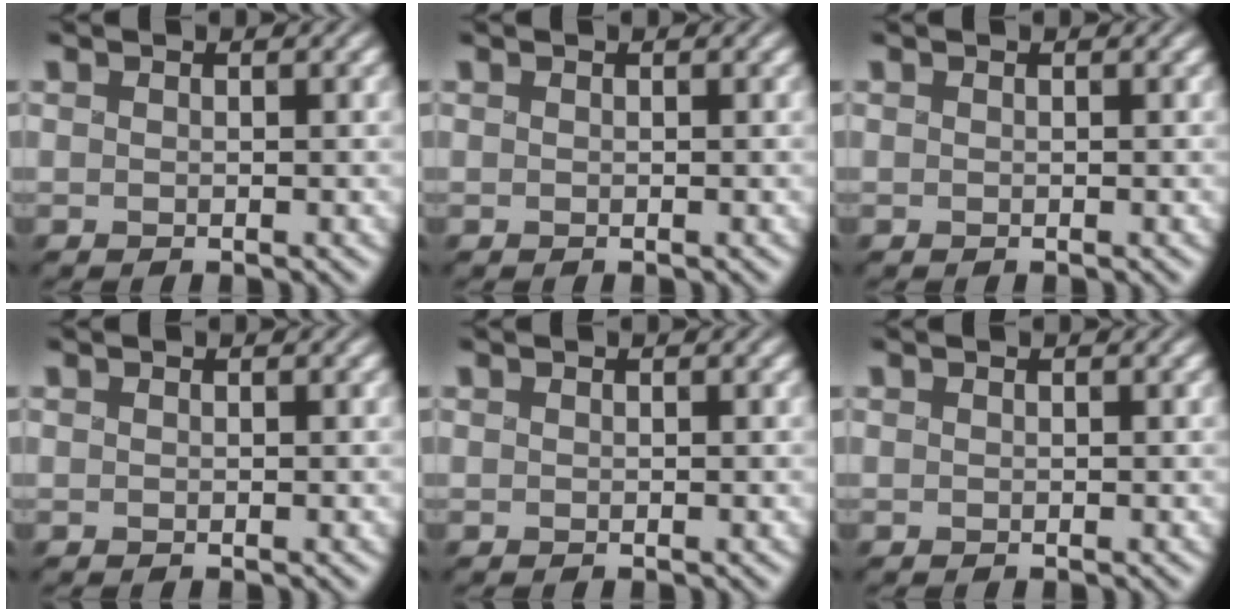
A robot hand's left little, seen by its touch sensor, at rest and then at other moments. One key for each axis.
{"total": 0.0}
{"total": 0.0}
{"total": 0.0}
{"total": 0.0}
{"total": 0.0}